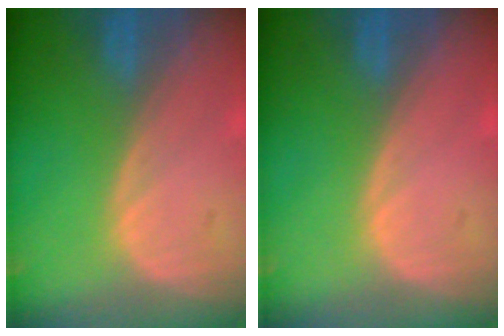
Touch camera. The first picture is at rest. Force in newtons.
{"total": 0.0}